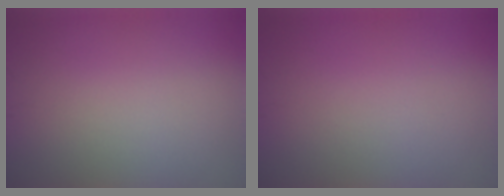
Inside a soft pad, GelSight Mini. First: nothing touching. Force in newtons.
{"total": 0.0}